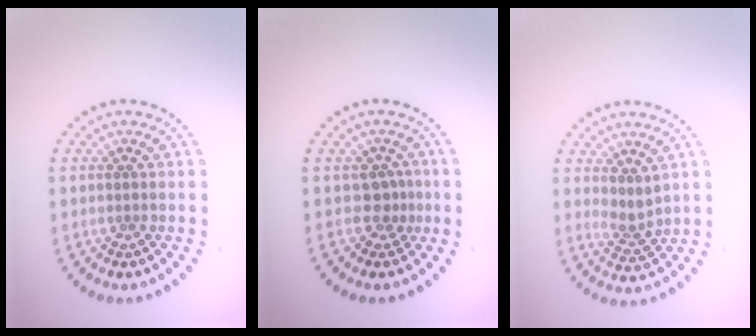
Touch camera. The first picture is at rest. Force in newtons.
{"total": 1.6, "press": 1.2, "slide": 1.1}
{"total": 2.1, "press": 1.6, "slide": 1.4}